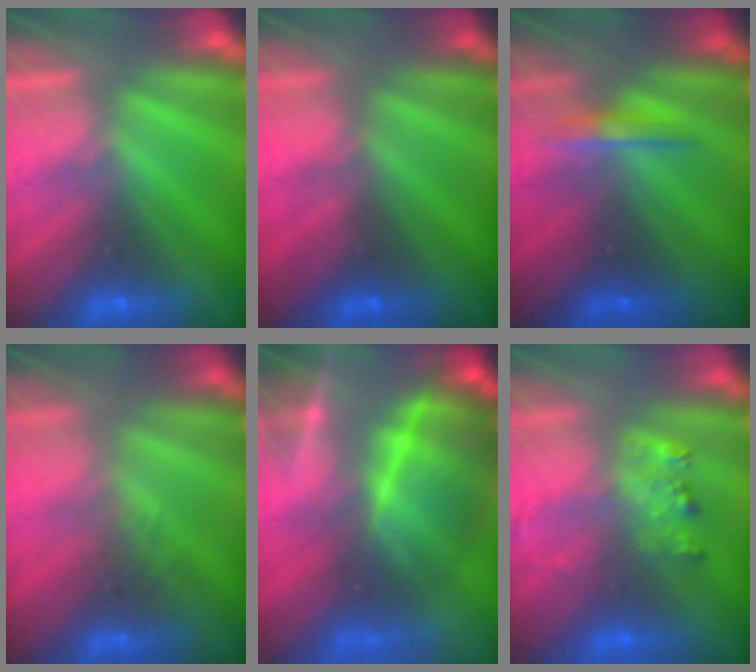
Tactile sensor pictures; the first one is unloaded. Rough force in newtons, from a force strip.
{"total": 4.2}
{"total": 1.7}
{"total": 2.7}
{"total": 9.7}
{"total": 2.1}